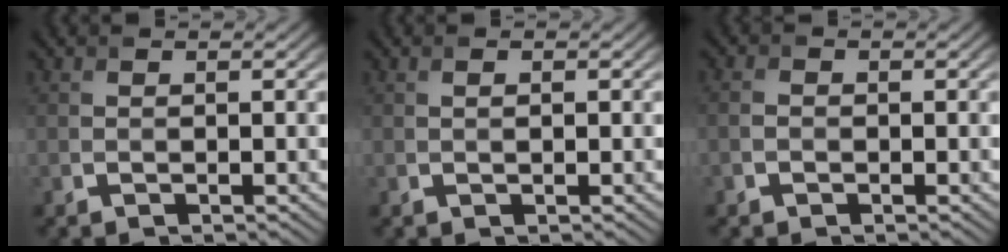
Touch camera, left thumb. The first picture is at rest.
{"total": 0.7, "force": [0.2, 0.2, 0.7], "torque": [-0.014, 0.001, 0.003]}
{"total": 1.3, "force": [-0.5, 1.0, 0.7], "torque": [-0.016, -0.001, -0.013]}